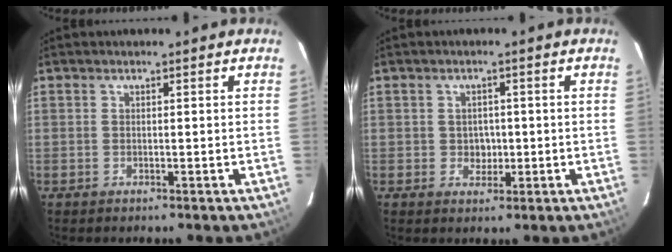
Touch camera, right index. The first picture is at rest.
{"total": 2.6, "force": [-0.2, 2.4, 0.9], "torque": [-0.016, 0.007, 0.002]}